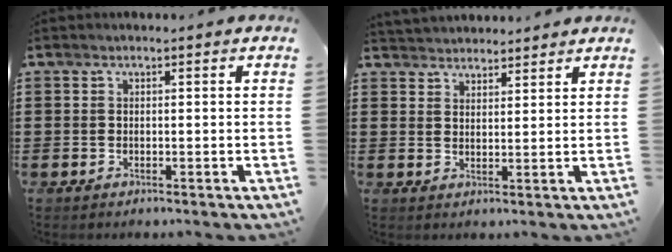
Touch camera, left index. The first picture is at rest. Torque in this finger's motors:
{"motor_torque": [2.14, 0.00, -0.04, -0.04]}